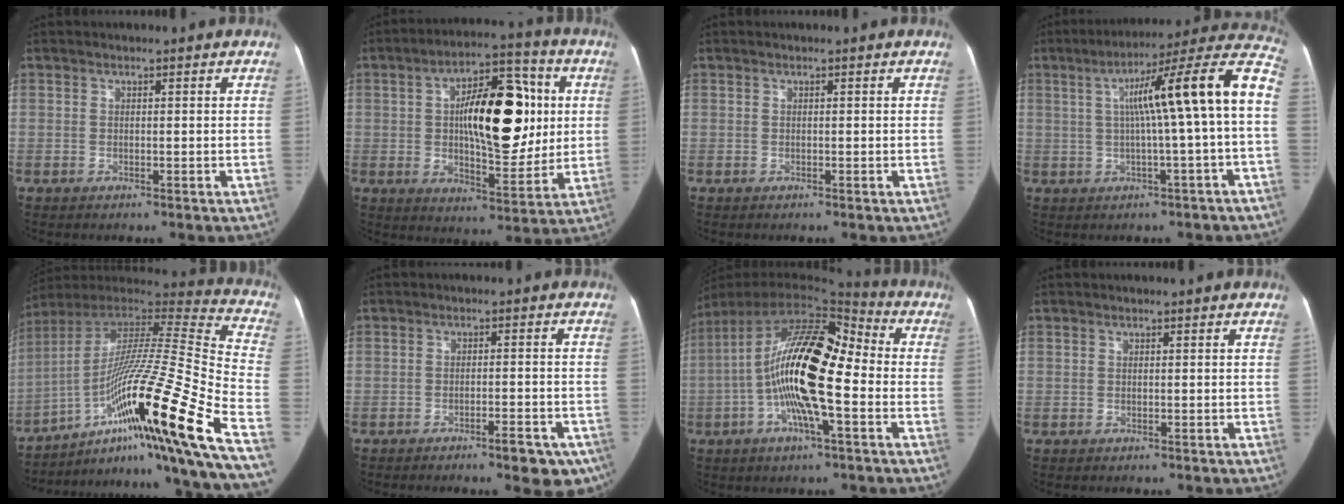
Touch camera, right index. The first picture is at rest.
{"total": 17.4, "force": [2.7, 6.7, 15.9], "torque": [-0.238, 0.032, 0.046]}
{"total": 0.0}
{"total": 15.9, "force": [1.0, -0.7, 15.8], "torque": [-0.223, 0.039, 0.010]}
{"total": 31.7, "force": [-13.0, 0.3, 28.9], "torque": [-0.419, -0.010, -0.215]}
{"total": 6.4, "force": [-4.3, 1.5, 4.5], "torque": [-0.043, 0.002, -0.054]}
{"total": 18.5, "force": [-2.4, 4.6, 17.8], "torque": [-0.321, 0.026, -0.050]}
{"total": 0.0}